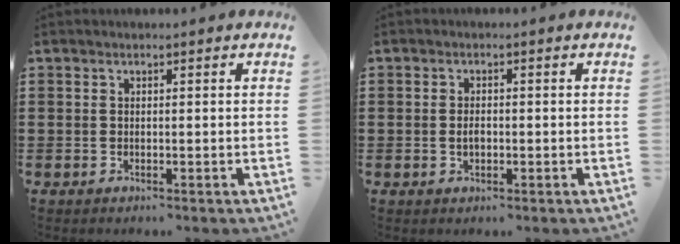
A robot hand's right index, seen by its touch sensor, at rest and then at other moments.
{"total": 1.5, "force": [-0.2, 0.8, 1.3], "torque": [-0.025, 0.004, -0.005]}